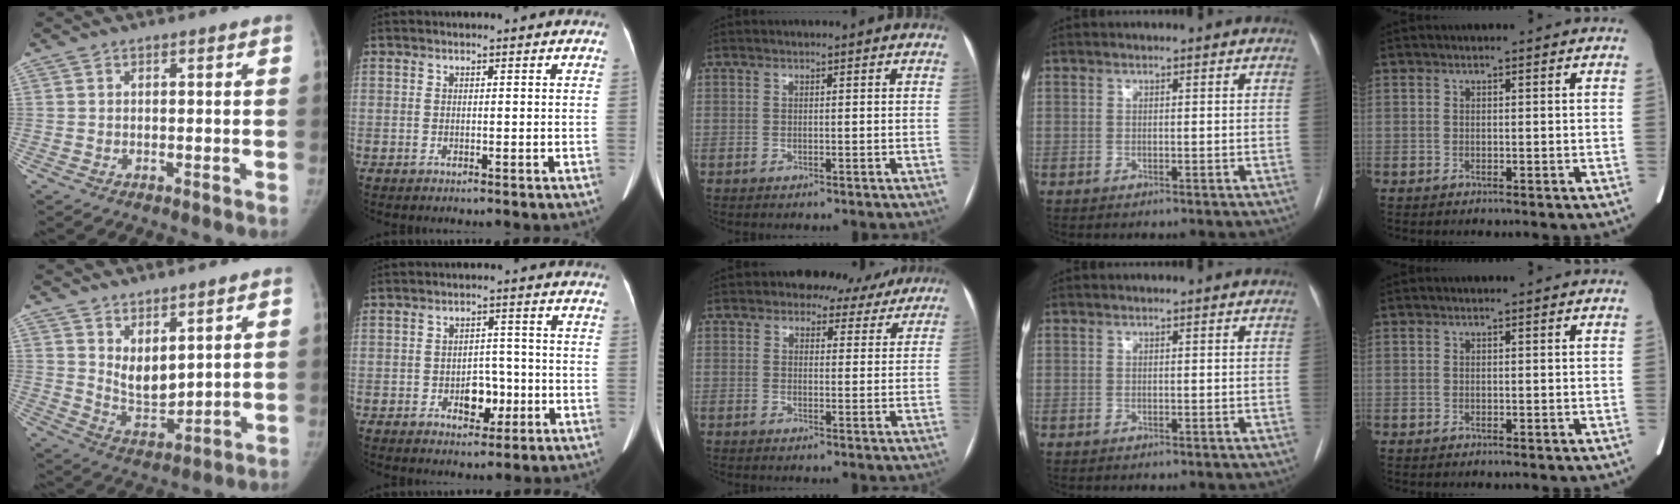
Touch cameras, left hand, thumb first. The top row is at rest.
{"thumb": {"total": 7.3, "force": [4.1, 3.4, 5.0], "torque": [-0.069, -0.047, 0.089]}, "index": {"total": 4.6, "force": [-1.6, 3.0, 3.1], "torque": [-0.043, 0.009, -0.018]}, "middle": {"total": 6.5, "force": [5.3, 3.7, 1.1], "torque": [-0.001, 0.008, 0.054]}}